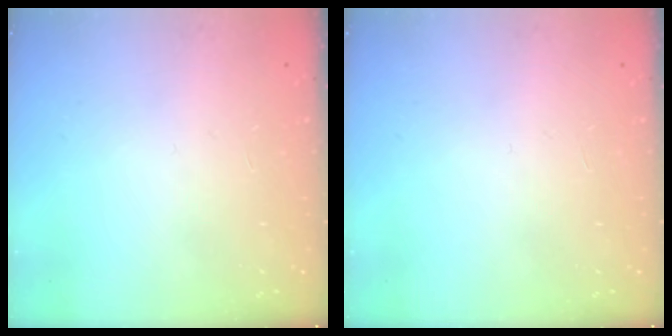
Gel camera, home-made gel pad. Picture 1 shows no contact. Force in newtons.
{"total": 0.0}